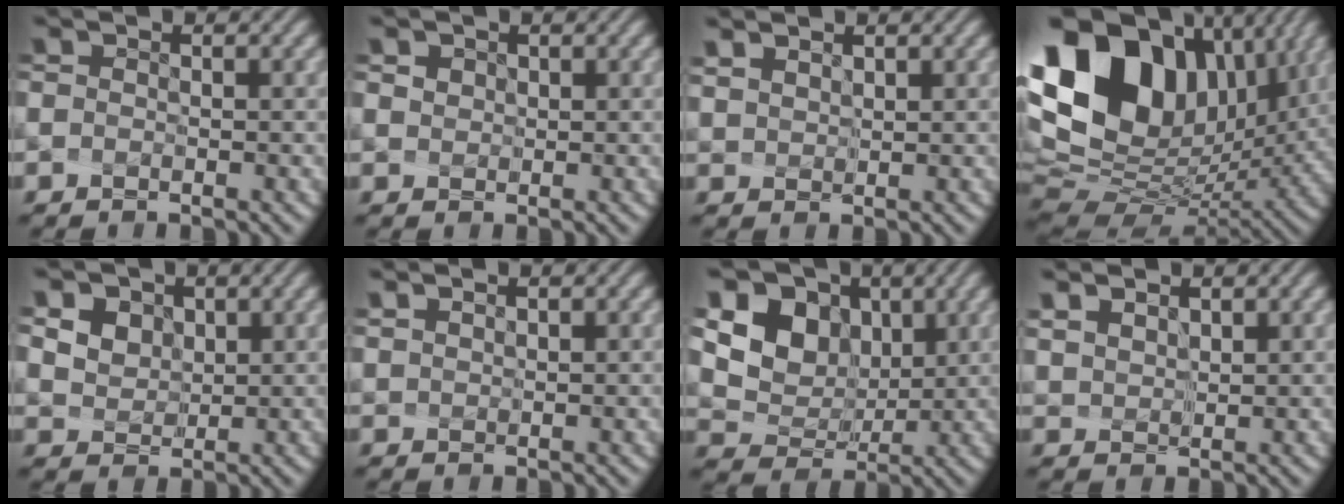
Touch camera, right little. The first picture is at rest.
{"total": 1.8, "force": [0.9, 1.5, 0.5], "torque": [0.009, 0.010, -0.003]}
{"total": 2.2, "force": [1.9, 0.8, 0.7], "torque": [-0.019, 0.016, 0.025]}
{"total": 18.2, "force": [7.4, 12.0, 11.5], "torque": [-0.238, 0.033, 0.134]}
{"total": 8.8, "force": [4.9, 6.1, 3.9], "torque": [-0.079, 0.030, 0.066]}
{"total": 1.3, "force": [1.3, 0.3, 0.3], "torque": [-0.005, 0.003, 0.012]}
{"total": 7.9, "force": [4.1, 6.0, 3.1], "torque": [-0.073, -0.004, 0.084]}
{"total": 3.5, "force": [2.8, 1.7, 1.3], "torque": [-0.037, 0.015, 0.042]}